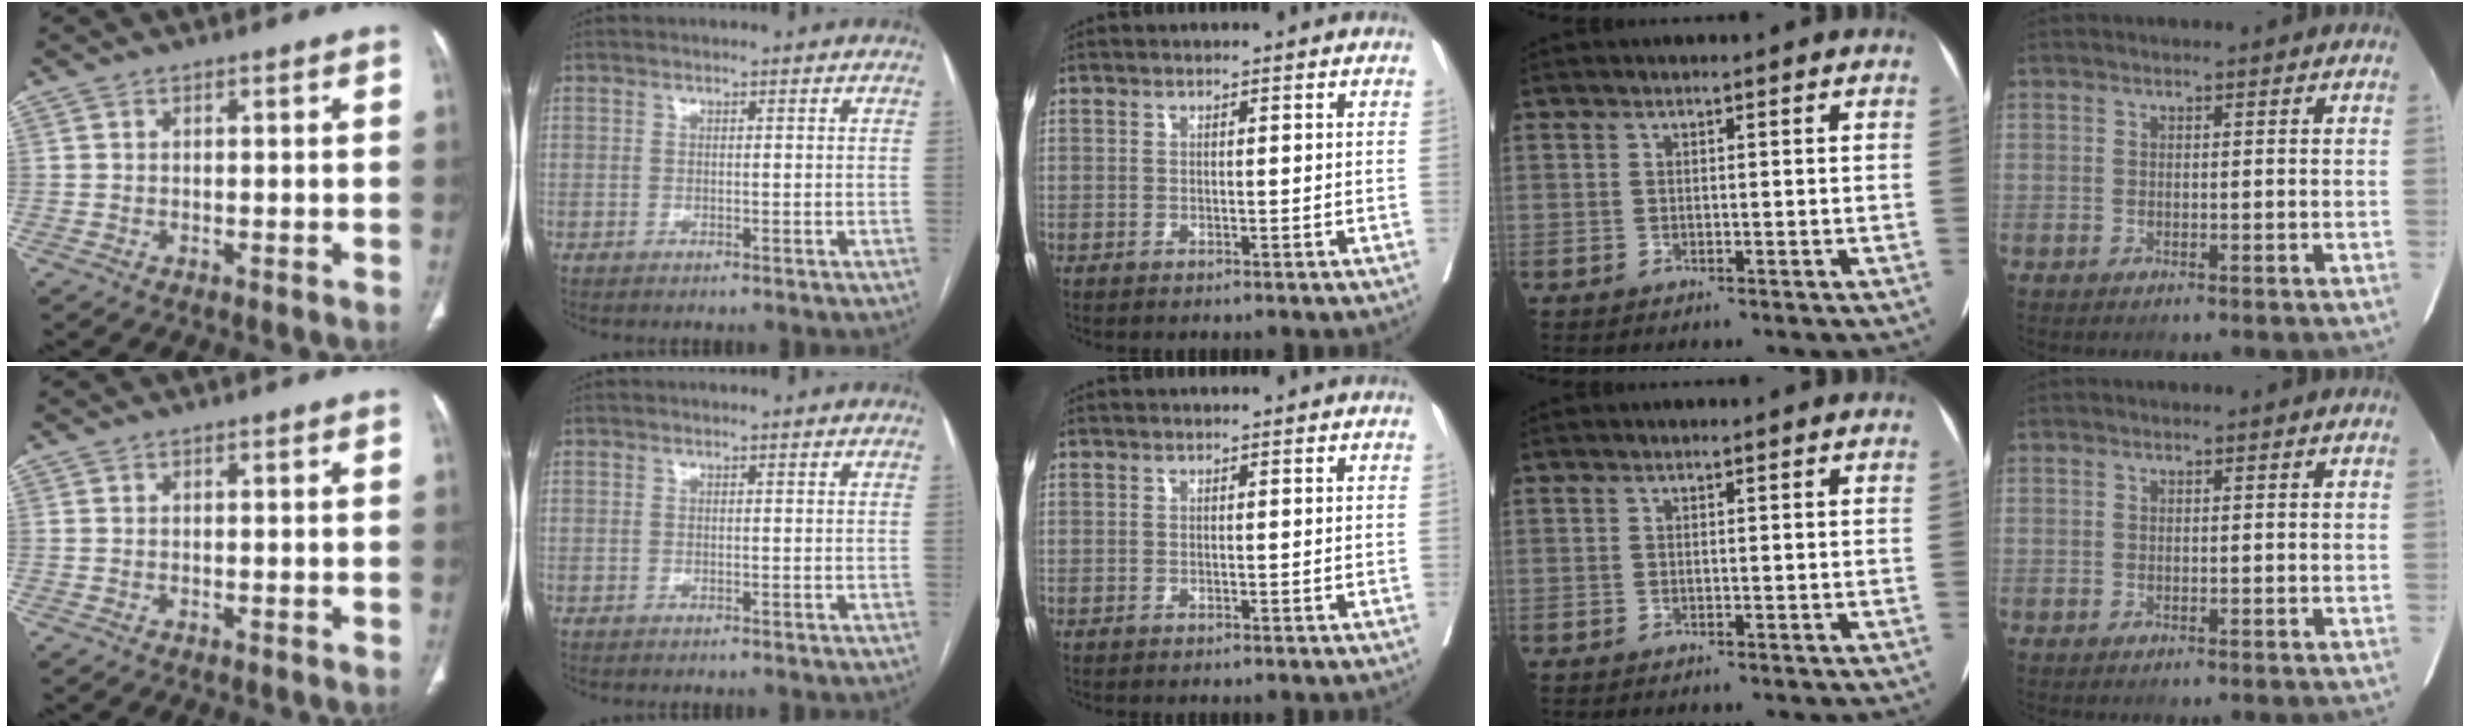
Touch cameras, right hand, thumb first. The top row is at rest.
{}